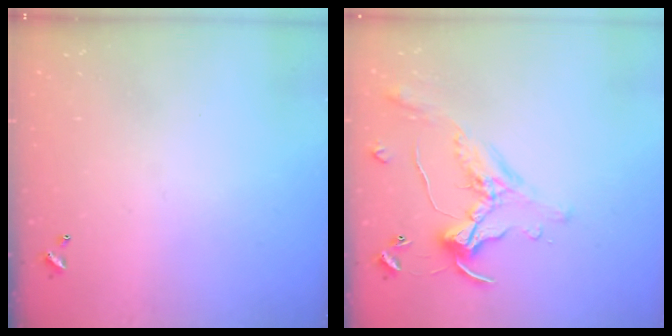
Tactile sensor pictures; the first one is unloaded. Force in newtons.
{"total": 0.0}